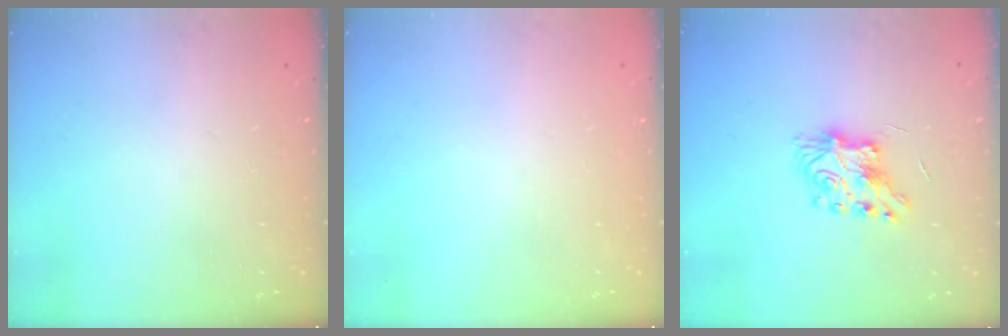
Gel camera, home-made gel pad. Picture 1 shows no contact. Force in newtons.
{"total": 0.0}
{"total": 7.9, "press": 7.9, "slide": 0.3}